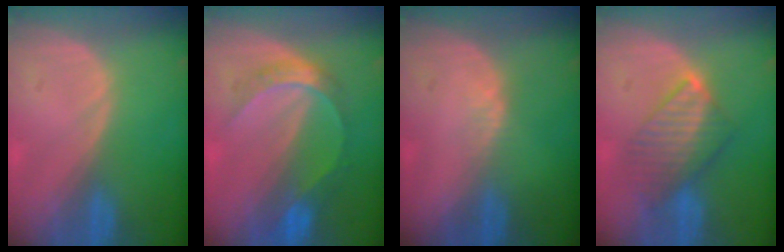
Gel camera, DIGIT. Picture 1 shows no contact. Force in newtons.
{"total": 6.7, "press": 5.8, "slide": 3.4}
{"total": 1.2, "press": 0.9, "slide": 0.8}
{"total": 6.6, "press": 6.6, "slide": 0.9}